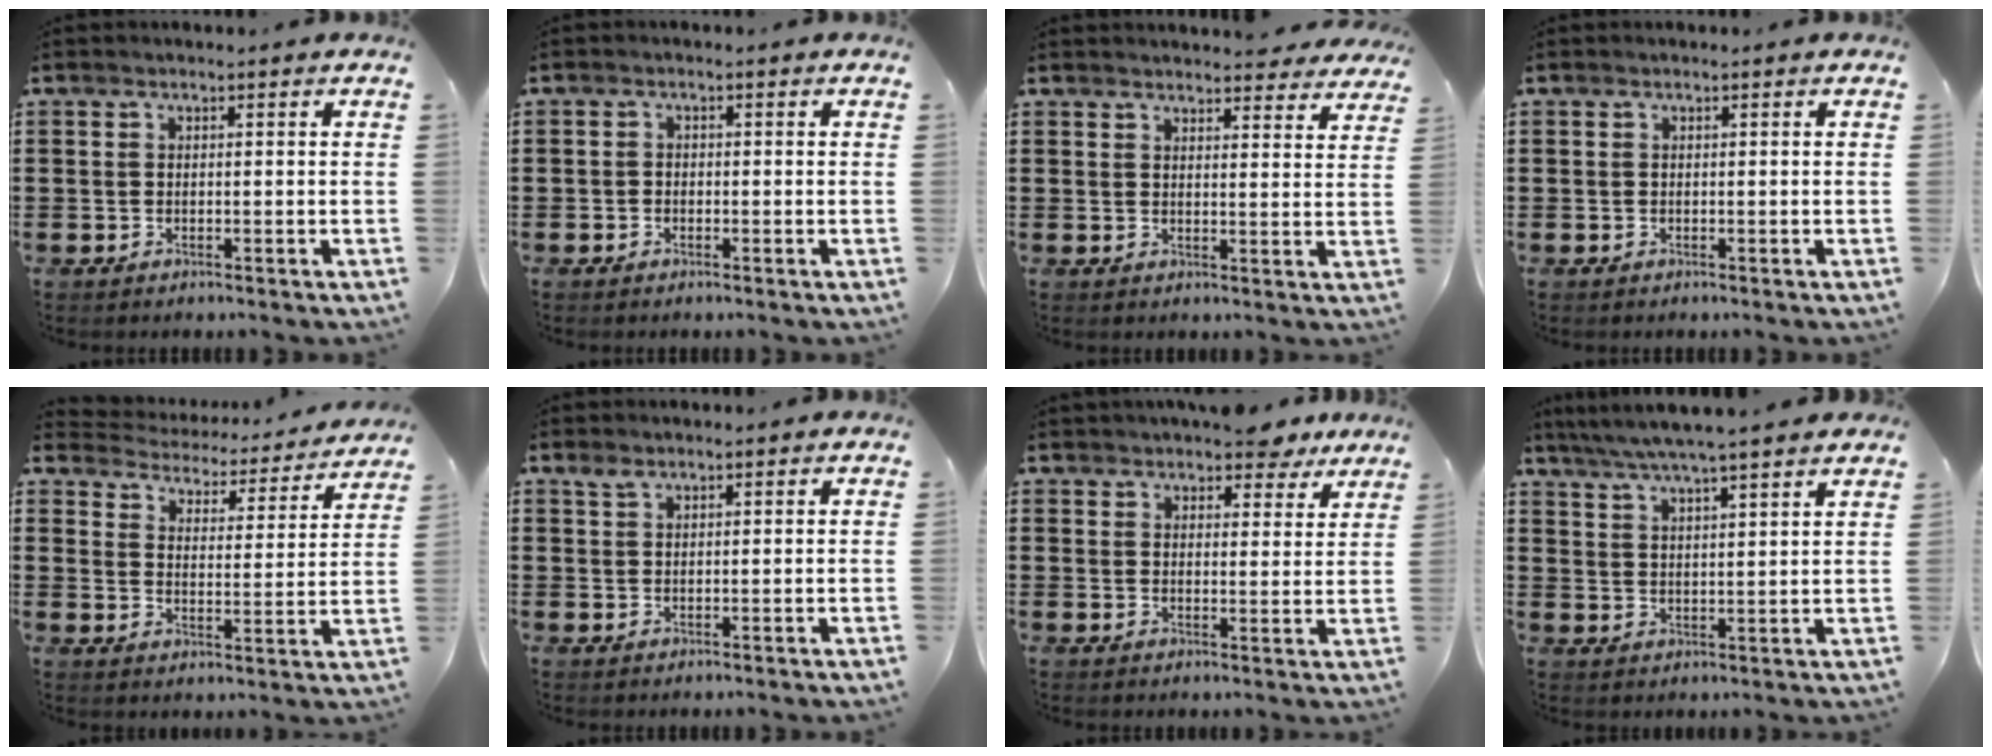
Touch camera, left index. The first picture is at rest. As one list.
[{"total": 1.1, "force": [-0.8, 0.7, 0.0], "torque": [-0.004, 0.001, -0.018]}, {"total": 3.5, "force": [3.4, 0.4, 0.6], "torque": [-0.014, -0.014, 0.062]}, {"total": 0.0}, {"total": 3.2, "force": [3.1, 0.4, -0.4], "torque": [-0.020, -0.032, 0.046]}, {"total": 1.5, "force": [1.1, 0.8, 0.6], "torque": [-0.017, 0.003, 0.022]}, {"total": 5.3, "force": [4.9, 1.4, 1.3], "torque": [-0.022, -0.012, 0.092]}, {"total": 4.9, "force": [4.4, -0.3, 2.2], "torque": [-0.056, -0.019, 0.076]}]